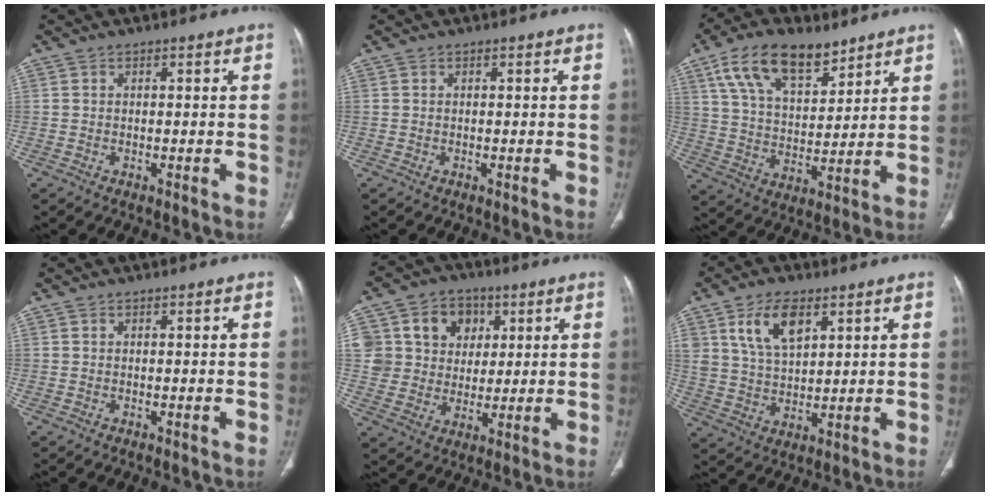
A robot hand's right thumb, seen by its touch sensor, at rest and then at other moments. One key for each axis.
{"total": 0.0}
{"total": 15.7, "fx": 9.6, "fy": 7.9, "fz": 9.5, "tx": -0.140, "ty": -0.034, "tz": 0.177}
{"total": 0.0}
{"total": 13.6, "fx": 4.4, "fy": 12.0, "fz": 4.9, "tx": -0.043, "ty": 0.011, "tz": 0.081}
{"total": 9.9, "fx": 4.8, "fy": 5.3, "fz": 6.8, "tx": -0.111, "ty": -0.018, "tz": 0.098}